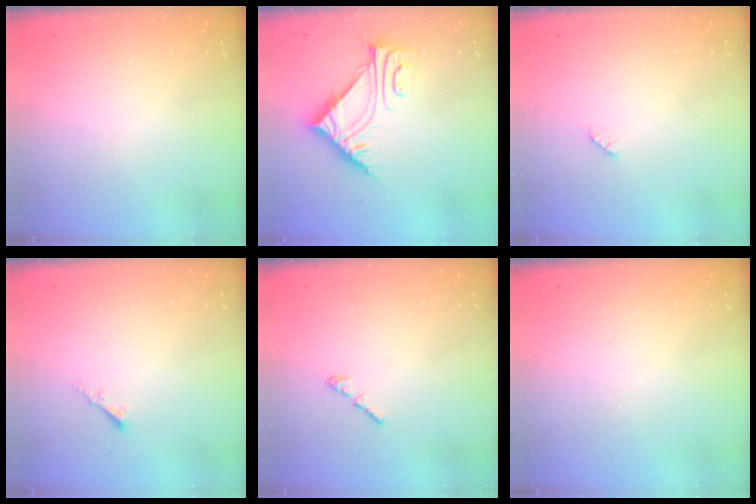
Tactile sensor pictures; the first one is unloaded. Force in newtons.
{"total": 7.7, "press": 7.7, "slide": 0.4}
{"total": 2.5, "press": 2.5, "slide": 0.4}
{"total": 1.8, "press": 1.7, "slide": 0.3}
{"total": 1.2, "press": 1.1, "slide": 0.5}
{"total": 0.0}